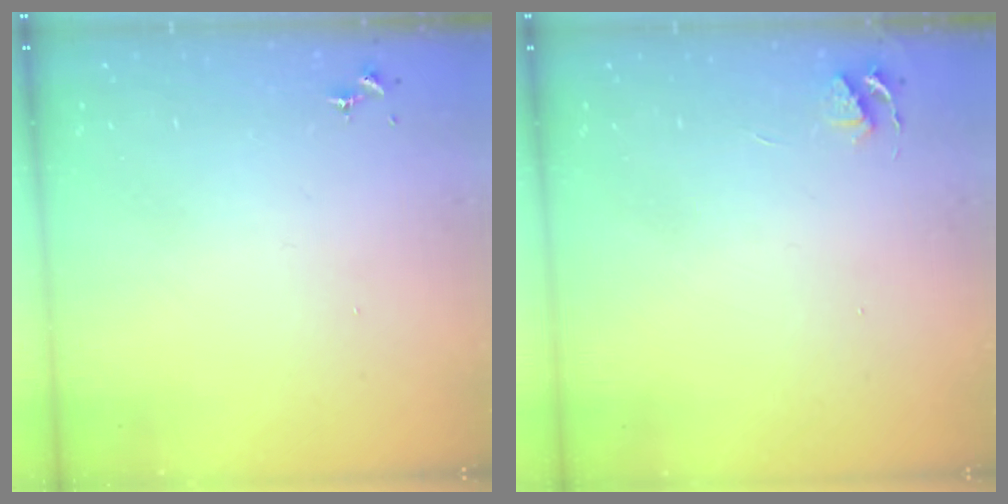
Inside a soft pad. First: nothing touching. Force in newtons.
{"total": 3.5, "press": 3.4, "slide": 0.5}